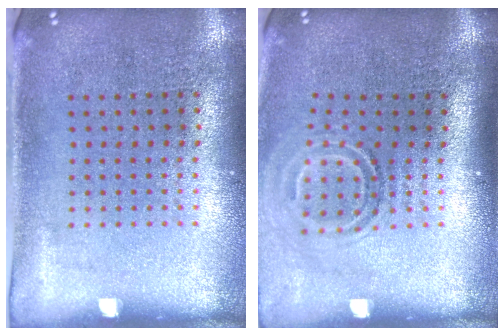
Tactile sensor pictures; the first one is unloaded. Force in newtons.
{"total": 1.8, "press": 1.1, "slide": 1.4}